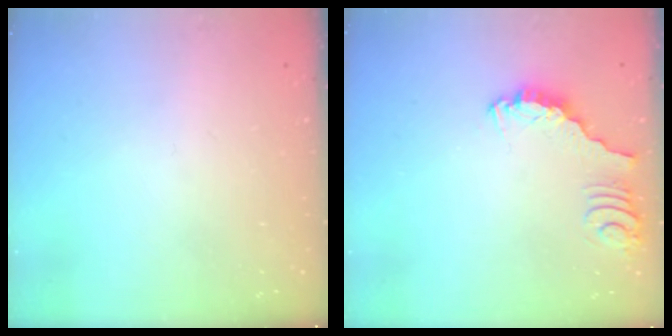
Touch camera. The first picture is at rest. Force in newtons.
{"total": 2.7, "press": 2.7, "slide": 0.1}